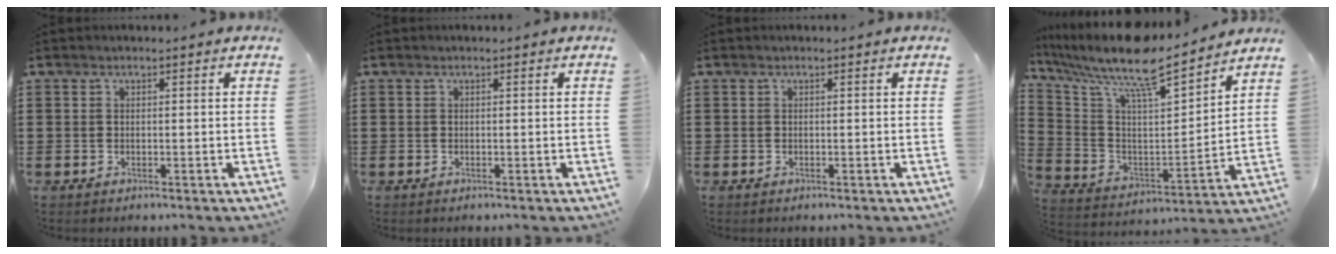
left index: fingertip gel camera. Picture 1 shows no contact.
{"total": 0.0}
{"total": 0.0}
{"total": 10.6, "force": [9.0, 1.3, 5.4], "torque": [-0.135, -0.070, 0.146]}